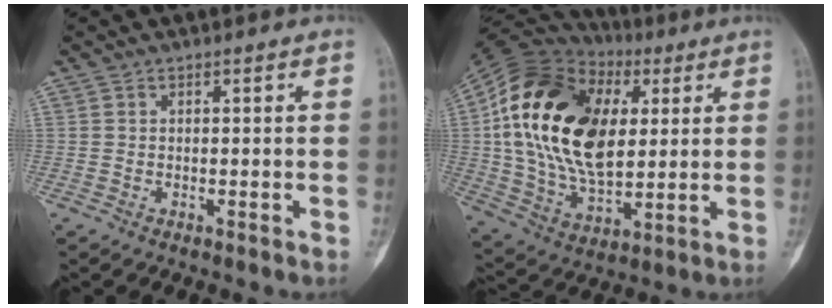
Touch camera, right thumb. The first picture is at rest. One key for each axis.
{"total": 27.3, "fx": 5.2, "fy": 16.3, "fz": 21.3, "tx": -0.396, "ty": -0.005, "tz": 0.088}